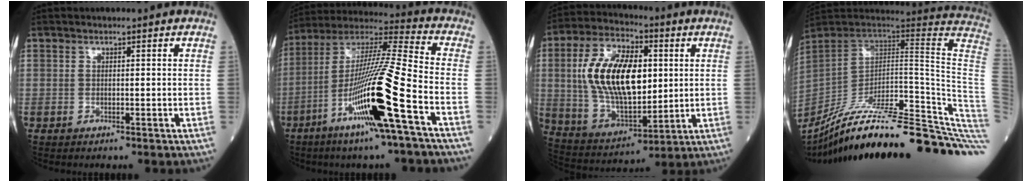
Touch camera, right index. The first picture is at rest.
{"total": 19.1, "force": [-7.3, -0.6, 17.6], "torque": [-0.354, -0.020, -0.142]}
{"total": 18.0, "force": [2.7, 8.3, 15.8], "torque": [-0.310, 0.016, 0.053]}
{"total": 37.7, "force": [-30.2, 1.0, 22.6], "torque": [-0.198, -0.052, -0.418]}